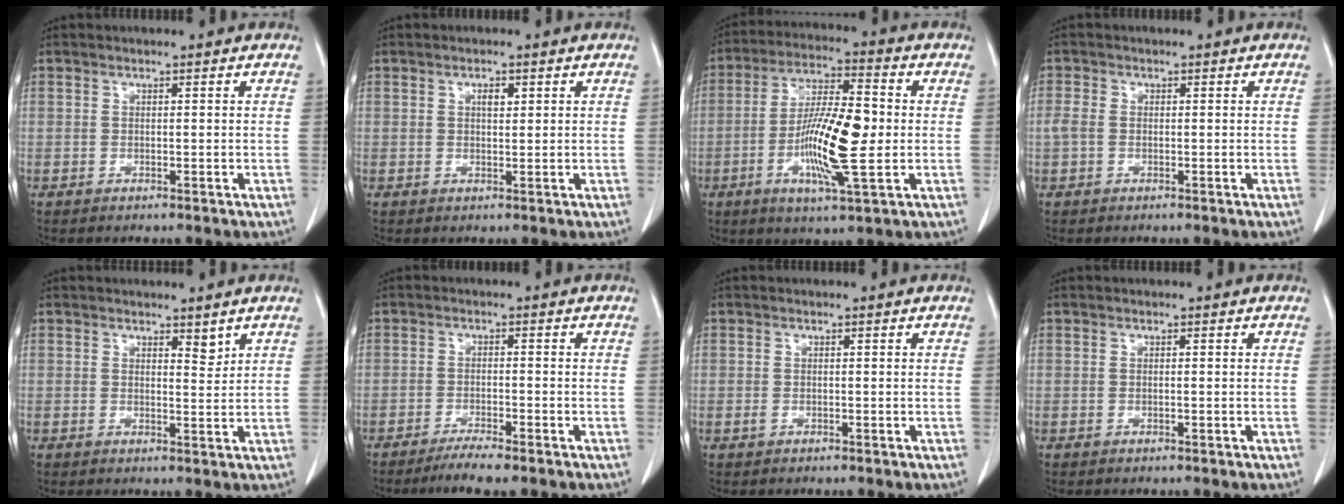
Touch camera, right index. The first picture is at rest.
{"total": 1.5, "force": [0.6, 0.7, 1.3], "torque": [-0.021, 0.000, 0.010]}
{"total": 13.9, "force": [-1.9, 2.4, 13.6], "torque": [-0.254, -0.001, -0.035]}
{"total": 1.9, "force": [-0.1, 1.3, 1.3], "torque": [-0.041, 0.008, -0.003]}
{"total": 1.9, "force": [1.5, 0.6, 1.0], "torque": [-0.013, -0.010, 0.025]}
{"total": 4.4, "force": [-3.5, 0.1, 2.7], "torque": [-0.048, -0.009, -0.061]}
{"total": 0.5, "force": [-0.1, 0.4, 0.2], "torque": [-0.006, 0.000, -0.002]}
{"total": 0.0}